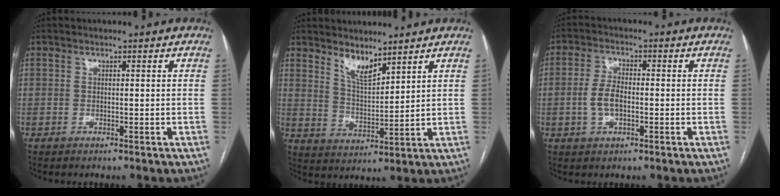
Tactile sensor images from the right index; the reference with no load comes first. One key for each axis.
{"total": 5.2, "fx": 4.3, "fy": 1.3, "fz": 2.7, "tx": -0.055, "ty": -0.012, "tz": 0.088}
{"total": 4.5, "fx": -0.8, "fy": 2.2, "fz": 3.8, "tx": -0.087, "ty": 0.009, "tz": -0.013}